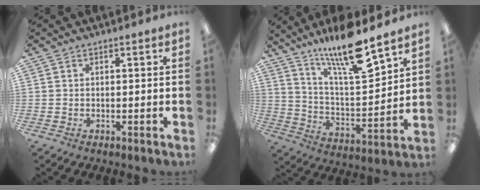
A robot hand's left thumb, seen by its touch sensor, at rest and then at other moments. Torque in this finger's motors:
{"motor_torque": [0.25, 0.23, 1.43, -1.34, 0.09]}